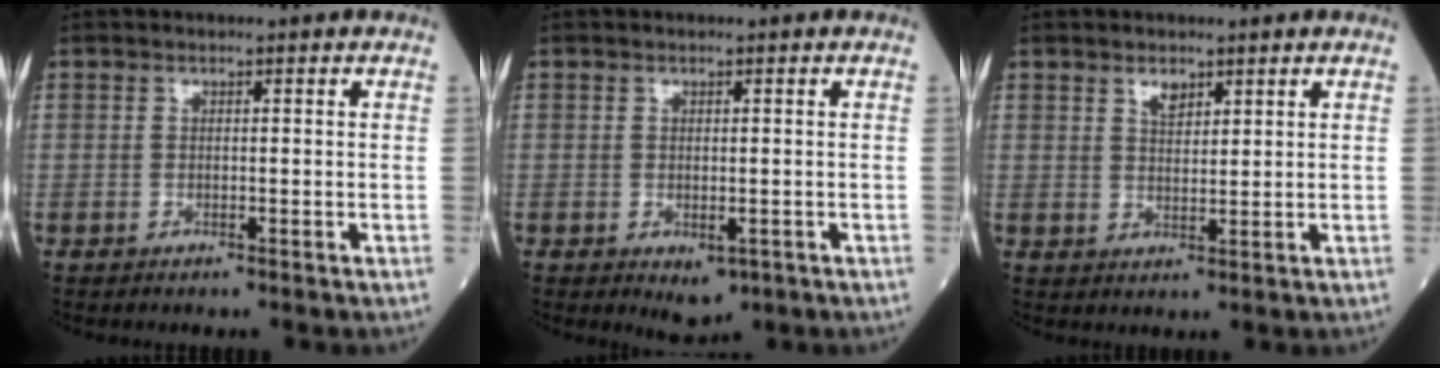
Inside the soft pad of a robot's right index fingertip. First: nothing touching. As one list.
[{"total": 2.7, "force": [-1.0, 1.4, 2.1], "torque": [-0.028, -0.005, -0.003]}, {"total": 2.4, "force": [1.6, 1.1, 1.4], "torque": [-0.026, -0.001, 0.032]}]